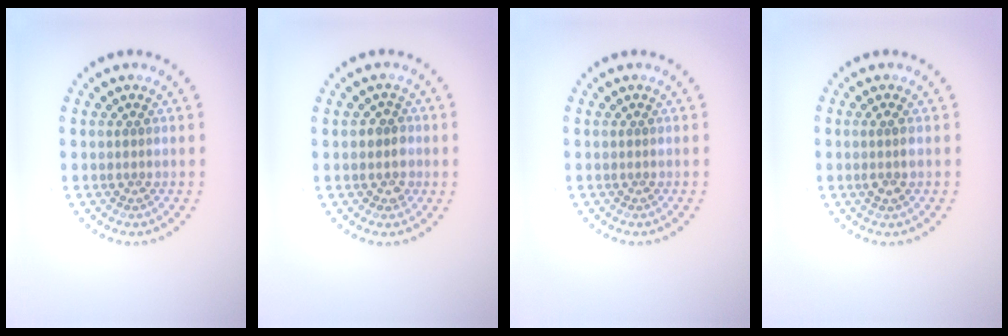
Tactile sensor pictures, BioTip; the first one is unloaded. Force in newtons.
{"total": 2.0, "press": 1.8, "slide": 0.8}
{"total": 0.0}
{"total": 1.3, "press": 1.2, "slide": 0.6}